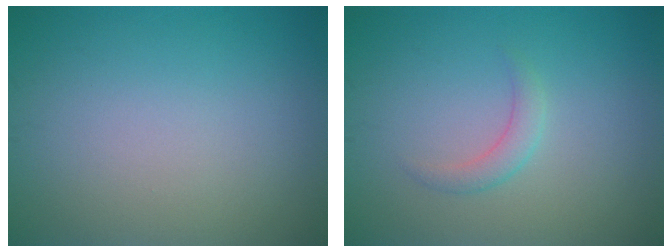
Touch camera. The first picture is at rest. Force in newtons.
{"total": 1.5, "press": 1.5, "slide": 0.0}